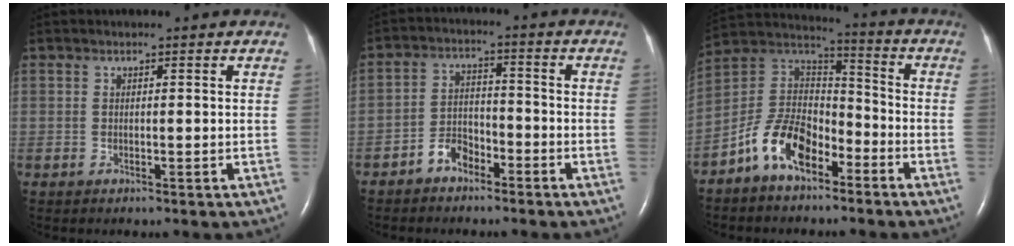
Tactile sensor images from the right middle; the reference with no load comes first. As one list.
[{"total": 4.5, "force": [-3.2, 2.5, 1.9], "torque": [-0.036, 0.011, -0.060]}, {"total": 11.2, "force": [-6.6, 5.8, 6.9], "torque": [-0.149, 0.021, -0.131]}]